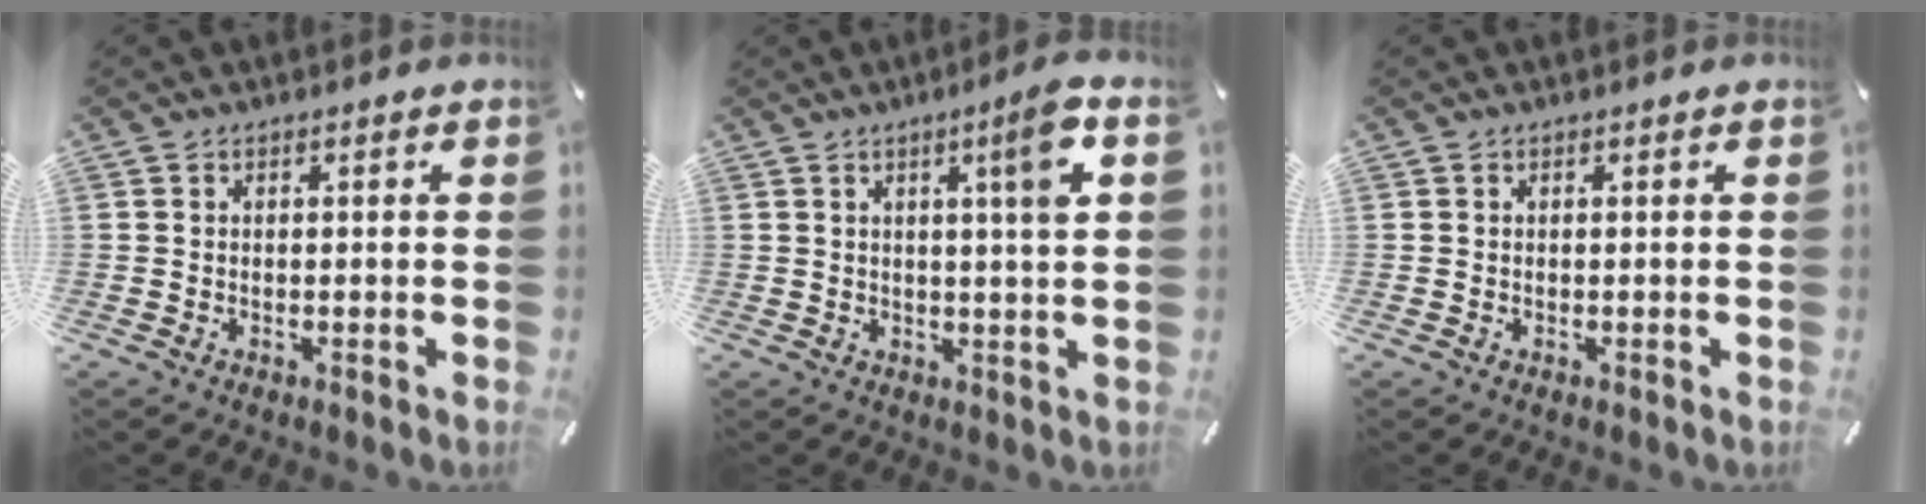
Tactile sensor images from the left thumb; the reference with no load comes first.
{"total": 8.0, "force": [3.1, 0.3, 7.3], "torque": [-0.105, -0.012, 0.038]}
{"total": 0.0}